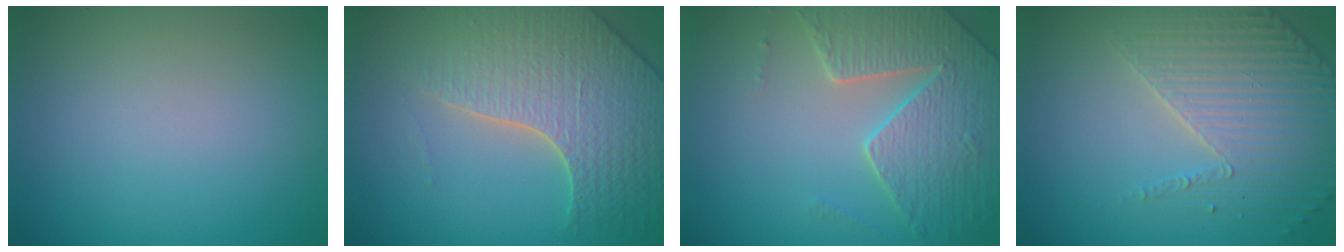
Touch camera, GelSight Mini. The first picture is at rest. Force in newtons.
{"total": 6.2, "press": 5.2, "slide": 3.4}
{"total": 4.8, "press": 4.6, "slide": 1.5}
{"total": 3.8, "press": 3.6, "slide": 1.1}